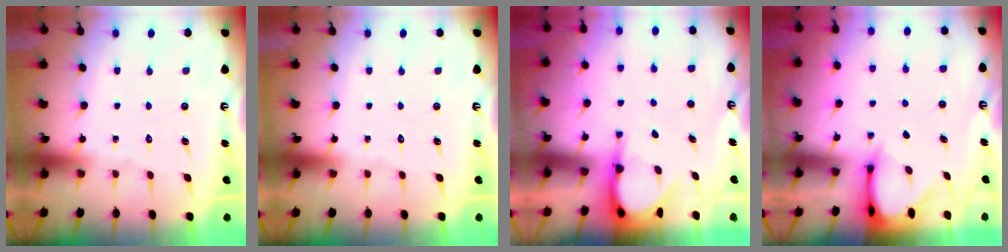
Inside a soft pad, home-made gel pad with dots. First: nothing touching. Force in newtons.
{"total": 0.0}
{"total": 4.8, "press": 4.8, "slide": 0.3}
{"total": 3.4, "press": 3.4, "slide": 0.2}